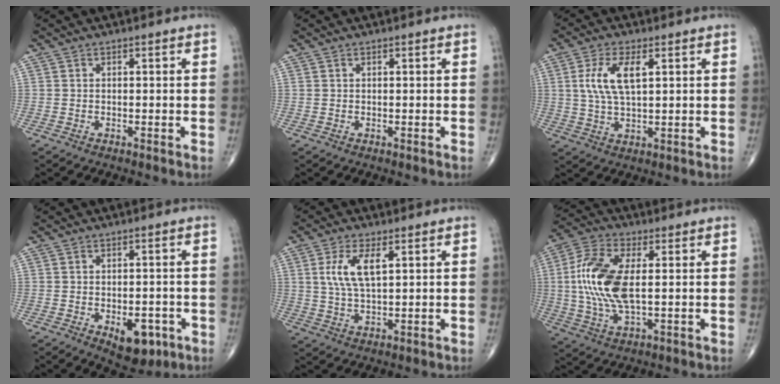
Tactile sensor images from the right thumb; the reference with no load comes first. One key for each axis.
{"total": 0.0}
{"total": 8.2, "fx": 2.2, "fy": 3.4, "fz": 7.1, "tx": -0.150, "ty": -0.002, "tz": 0.045}
{"total": 7.9, "fx": -3.1, "fy": 4.3, "fz": 5.9, "tx": -0.058, "ty": 0.008, "tz": -0.032}
{"total": 7.3, "fx": 2.2, "fy": 2.9, "fz": 6.4, "tx": -0.132, "ty": -0.005, "tz": 0.048}
{"total": 14.0, "fx": 1.0, "fy": 6.2, "fz": 12.5, "tx": -0.280, "ty": 0.002, "tz": 0.019}